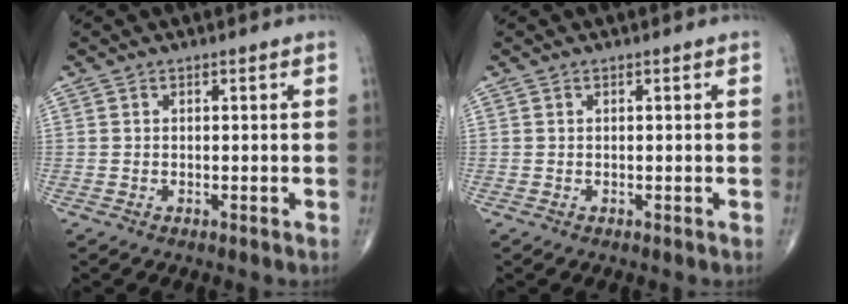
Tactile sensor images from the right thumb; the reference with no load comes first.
{"total": 0.0}